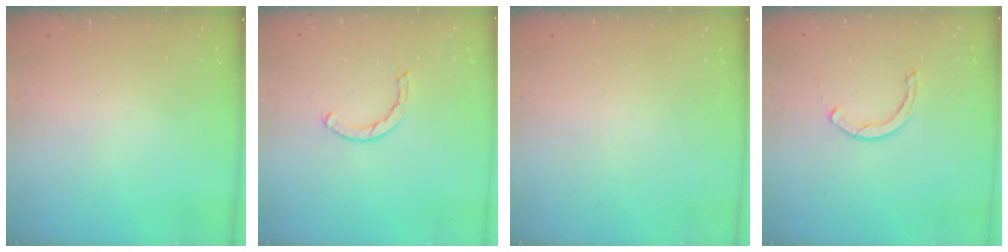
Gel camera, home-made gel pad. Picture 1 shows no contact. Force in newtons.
{"total": 1.6, "press": 1.6, "slide": 0.1}
{"total": 0.0}
{"total": 2.4, "press": 2.4, "slide": 0.0}